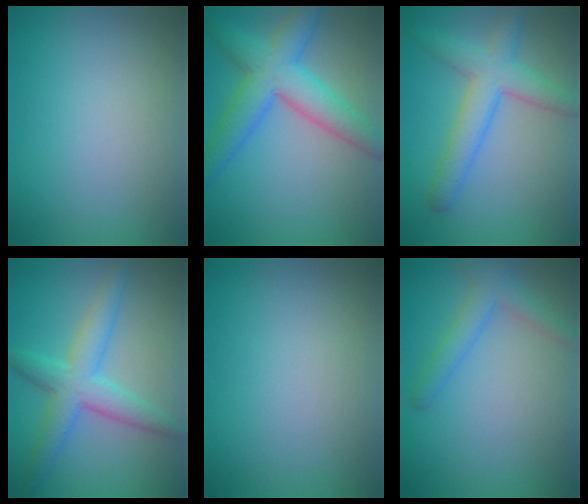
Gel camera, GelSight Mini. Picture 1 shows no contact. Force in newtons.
{"total": 6.8, "press": 6.8, "slide": 0.3}
{"total": 4.9, "press": 4.9, "slide": 0.2}
{"total": 4.9, "press": 4.9, "slide": 0.1}
{"total": 0.0}
{"total": 2.5, "press": 2.5, "slide": 0.2}